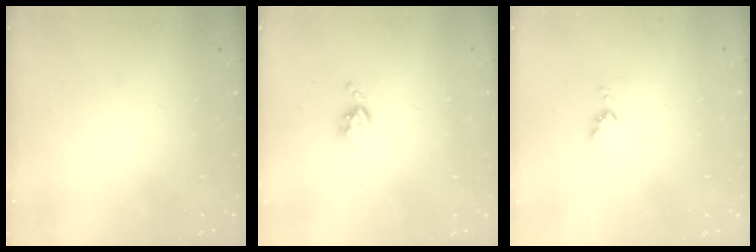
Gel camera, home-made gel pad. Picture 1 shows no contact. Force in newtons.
{"total": 5.1, "press": 5.1, "slide": 0.7}
{"total": 3.9, "press": 3.9, "slide": 0.5}